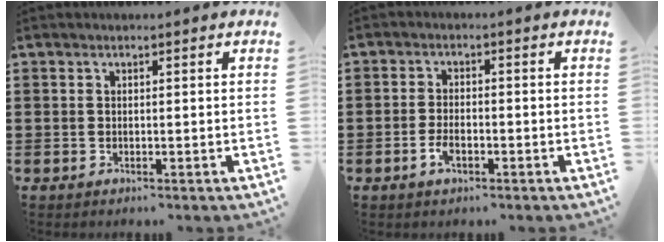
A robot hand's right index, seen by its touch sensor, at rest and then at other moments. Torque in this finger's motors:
{"motor_torque": [2.14, 0.00, 0.05, 0.01]}